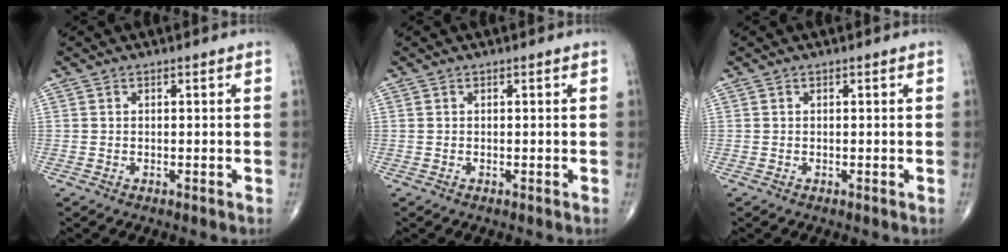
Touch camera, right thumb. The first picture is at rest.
{"total": 0.0}
{"total": 0.0}